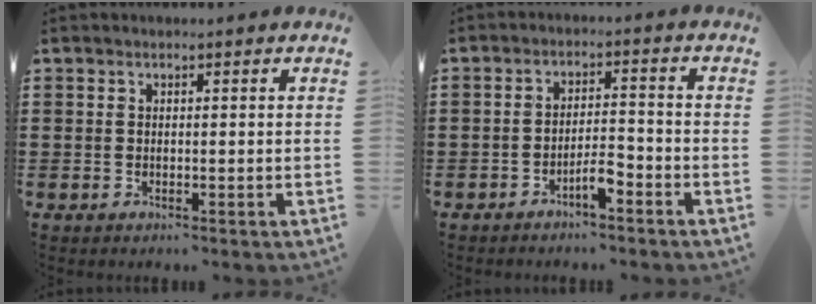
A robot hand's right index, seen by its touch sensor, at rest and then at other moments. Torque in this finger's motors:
{"motor_torque": [0.86, 0.79, 0.52, 0.09]}